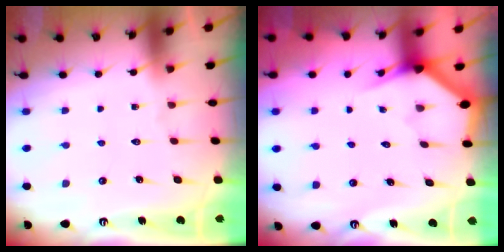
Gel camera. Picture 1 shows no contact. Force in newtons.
{"total": 2.9, "press": 2.9, "slide": 0.1}